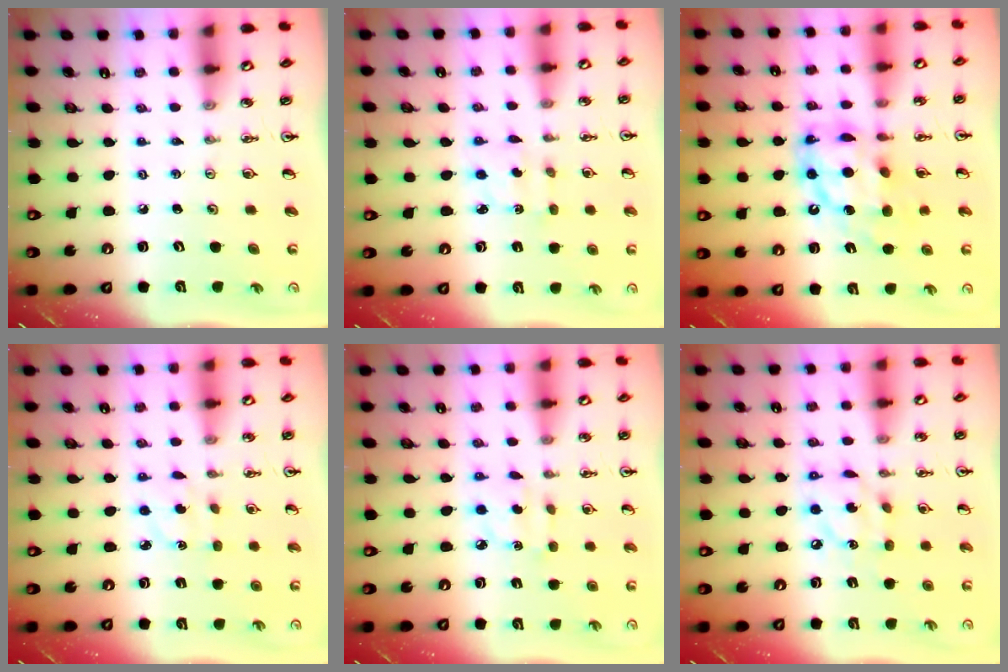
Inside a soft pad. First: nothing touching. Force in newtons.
{"total": 2.2, "press": 2.2, "slide": 0.4}
{"total": 14.1, "press": 14.1, "slide": 1.2}
{"total": 3.0, "press": 2.9, "slide": 0.8}
{"total": 2.9, "press": 2.8, "slide": 0.5}
{"total": 9.8, "press": 9.8, "slide": 0.6}